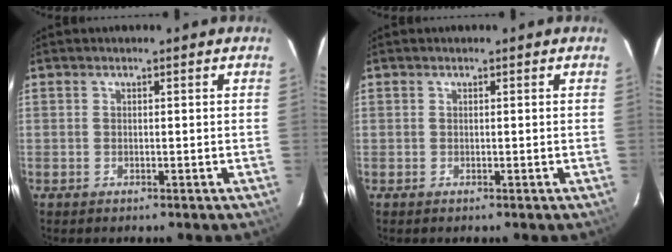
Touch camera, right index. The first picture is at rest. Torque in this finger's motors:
{"motor_torque": [-0.73, 0.74, -0.97, -0.16]}